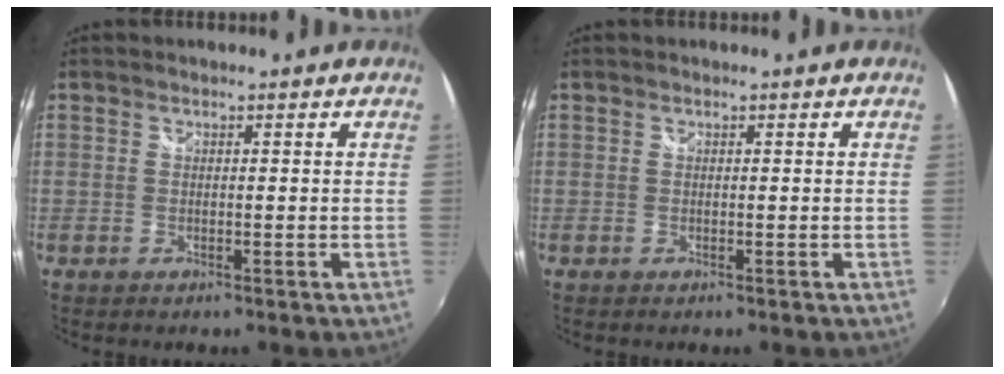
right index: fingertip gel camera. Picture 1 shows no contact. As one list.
[{"total": 0.0}]